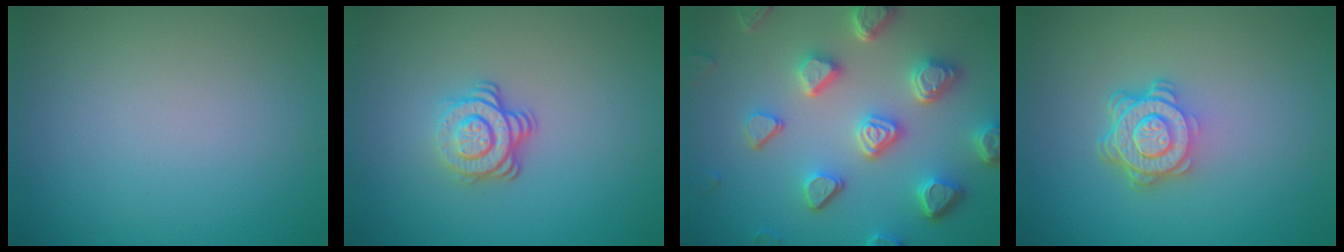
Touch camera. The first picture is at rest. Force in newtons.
{"total": 3.5, "press": 2.5, "slide": 2.4}
{"total": 6.9, "press": 5.4, "slide": 4.2}
{"total": 4.9, "press": 3.5, "slide": 3.5}